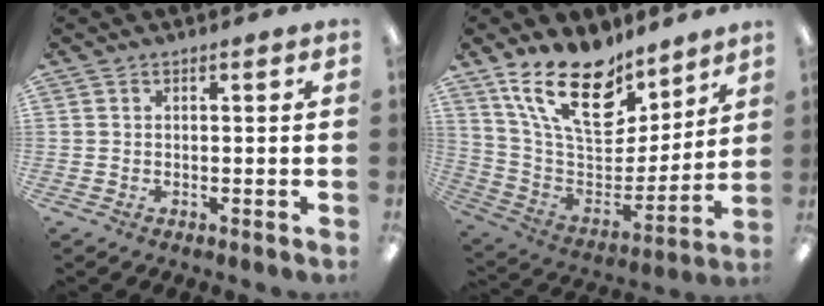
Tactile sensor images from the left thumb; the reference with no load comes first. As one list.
[{"total": 20.8, "force": [13.9, 10.4, 11.6], "torque": [-0.214, -0.089, 0.251]}]